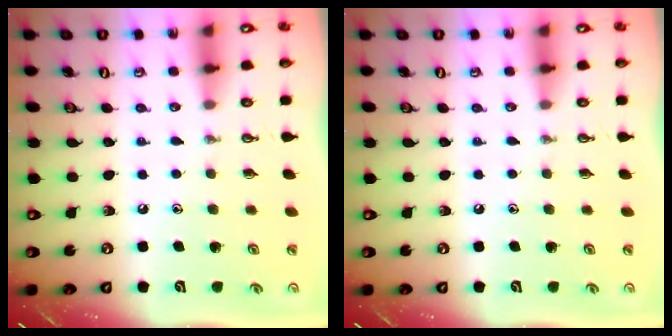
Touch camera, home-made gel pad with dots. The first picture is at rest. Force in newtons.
{"total": 0.0}